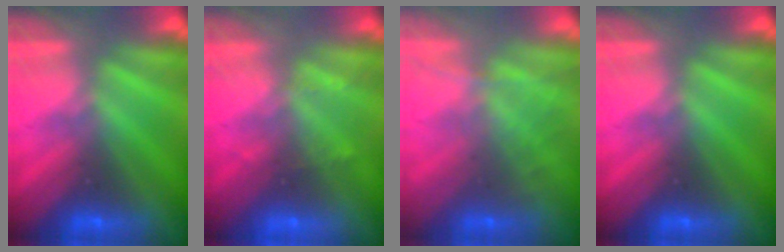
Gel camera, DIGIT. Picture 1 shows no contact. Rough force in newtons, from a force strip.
{"total": 2.3}
{"total": 7.6}
{"total": 0.0}